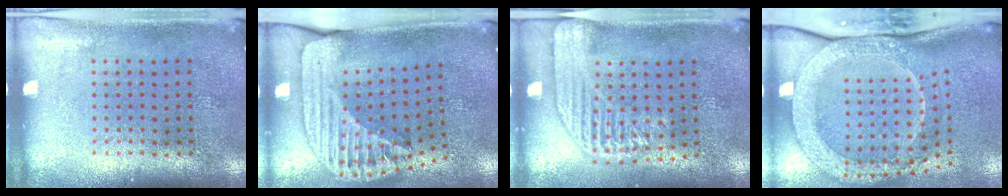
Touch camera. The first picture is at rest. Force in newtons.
{"total": 2.5, "press": 1.7, "slide": 1.9}
{"total": 2.2, "press": 1.9, "slide": 1.0}
{"total": 3.3, "press": 2.3, "slide": 2.3}